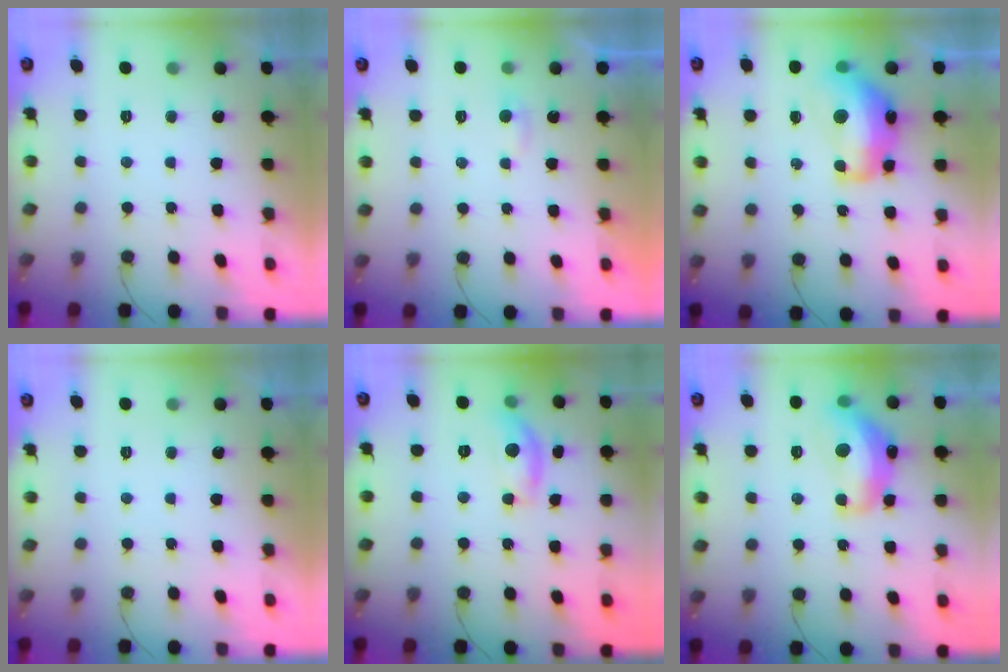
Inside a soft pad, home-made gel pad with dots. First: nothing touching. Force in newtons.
{"total": 2.3, "press": 2.3, "slide": 0.2}
{"total": 14.1, "press": 14.0, "slide": 1.5}
{"total": 0.0}
{"total": 9.6, "press": 9.6, "slide": 0.6}
{"total": 13.7, "press": 13.7, "slide": 0.9}